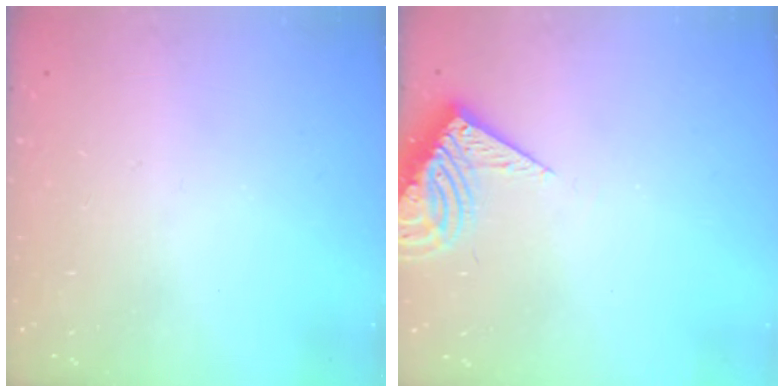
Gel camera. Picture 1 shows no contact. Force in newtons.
{"total": 7.9, "press": 7.9, "slide": 0.7}